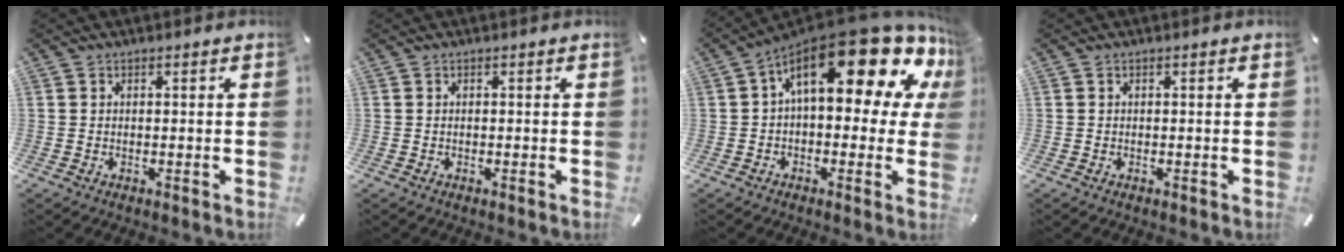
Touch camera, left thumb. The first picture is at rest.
{"total": 0.0}
{"total": 21.7, "force": [9.9, 8.6, 17.3], "torque": [-0.274, -0.076, 0.163]}
{"total": 0.0}